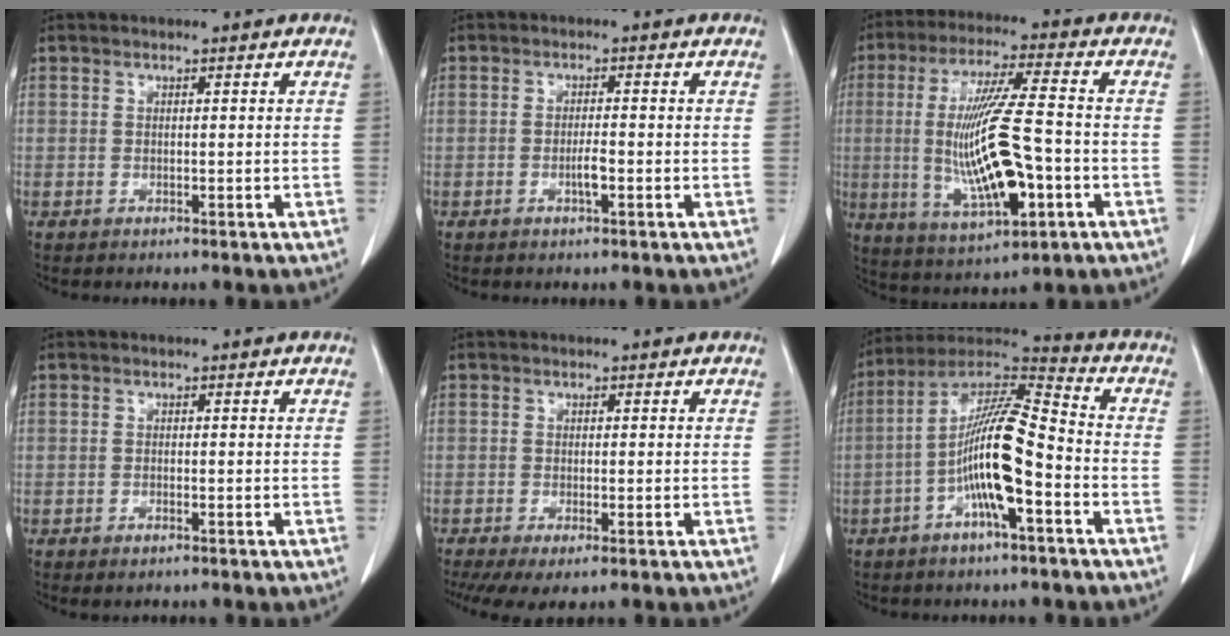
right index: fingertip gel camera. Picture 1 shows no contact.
{"total": 2.1, "force": [-0.8, 0.3, 2.0], "torque": [-0.036, 0.000, -0.013]}
{"total": 15.9, "force": [-2.7, 2.7, 15.5], "torque": [-0.306, -0.011, -0.039]}
{"total": 1.3, "force": [-0.9, 0.5, 0.8], "torque": [-0.015, -0.001, -0.008]}
{"total": 4.9, "force": [-2.8, 1.2, 3.8], "torque": [-0.065, -0.015, -0.049]}
{"total": 13.7, "force": [-3.9, 1.9, 13.0], "torque": [-0.247, 0.016, -0.073]}